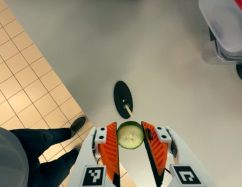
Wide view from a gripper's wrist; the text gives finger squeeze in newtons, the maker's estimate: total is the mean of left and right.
{"total": 8.6, "left": 8.7, "right": 8.6}